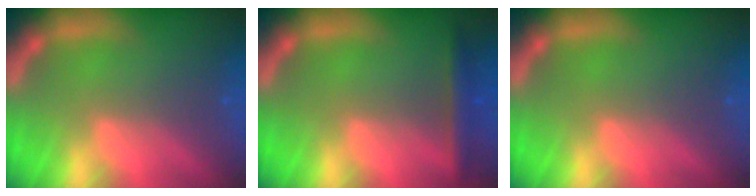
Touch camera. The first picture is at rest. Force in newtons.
{"total": 2.9}
{"total": 0.0}